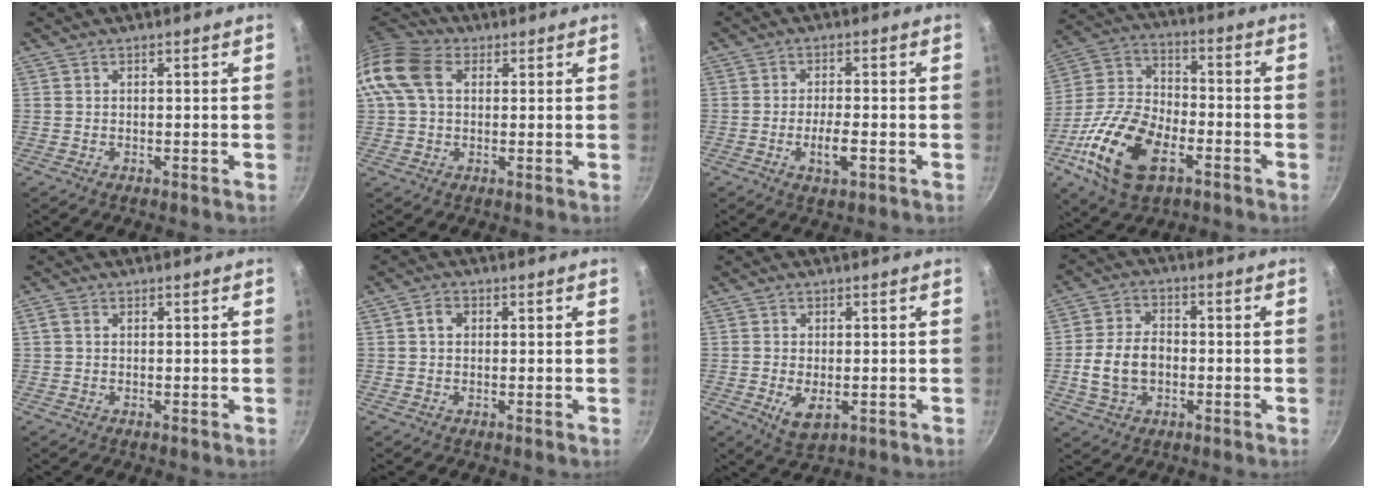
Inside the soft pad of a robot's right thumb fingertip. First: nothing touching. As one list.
[{"total": 11.5, "force": [2.7, 8.1, 7.7], "torque": [-0.145, 0.021, 0.033]}, {"total": 4.6, "force": [-1.6, 1.5, 4.1], "torque": [-0.069, 0.006, -0.027]}, {"total": 19.6, "force": [-8.1, 10.9, 14.1], "torque": [-0.268, 0.032, -0.158]}, {"total": 1.3, "force": [0.3, 1.0, 0.8], "torque": [-0.017, 0.005, 0.004]}, {"total": 2.3, "force": [0.4, 1.8, 1.3], "torque": [-0.018, 0.005, 0.004]}, {"total": 5.0, "force": [-1.1, 2.8, 3.9], "torque": [-0.066, -0.012, -0.011]}, {"total": 9.4, "force": [-1.6, 6.7, 6.5], "torque": [-0.107, 0.020, -0.033]}]